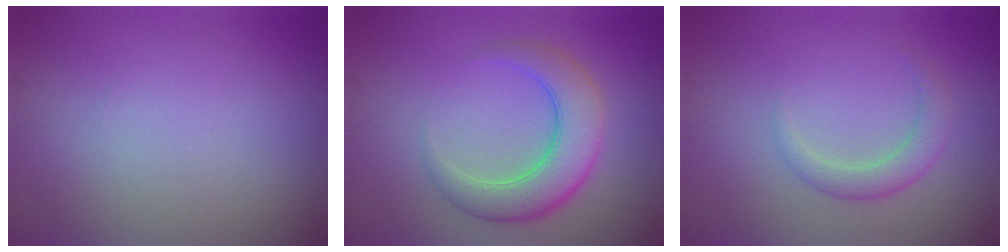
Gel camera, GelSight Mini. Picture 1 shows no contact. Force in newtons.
{"total": 5.8, "press": 5.8, "slide": 0.4}
{"total": 2.2, "press": 2.2, "slide": 0.2}